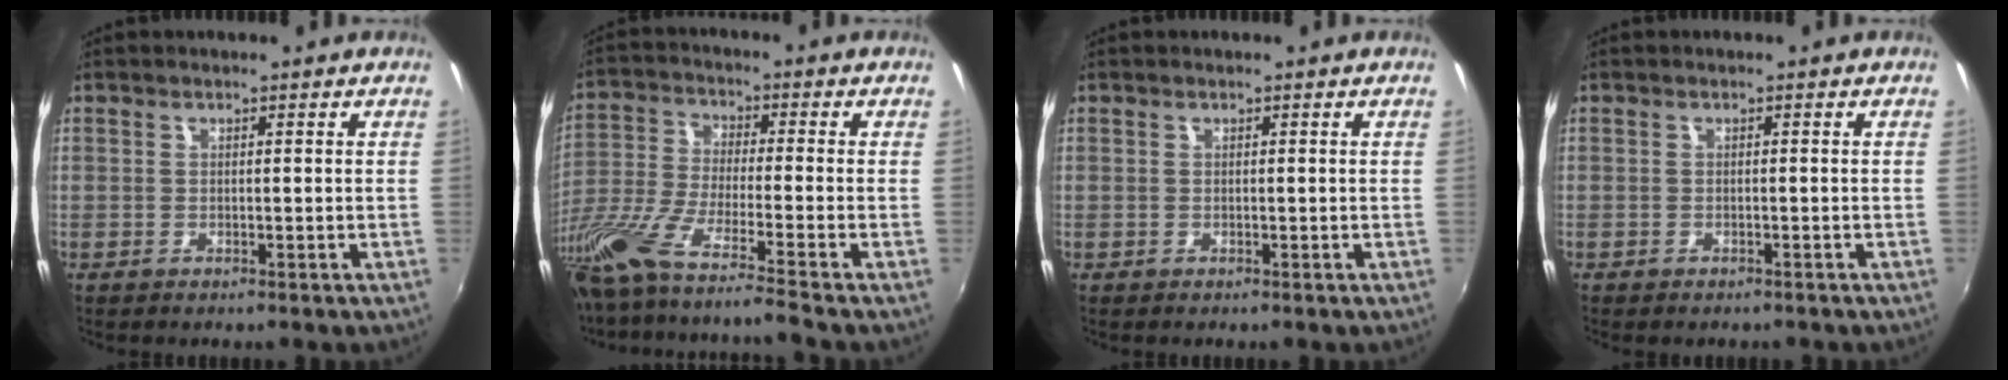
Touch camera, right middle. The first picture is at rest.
{"total": 17.1, "force": [-13.9, -1.4, 9.9], "torque": [-0.174, -0.071, -0.250]}
{"total": 0.0}
{"total": 1.3, "force": [-1.1, 0.6, 0.4], "torque": [-0.012, -0.008, -0.015]}